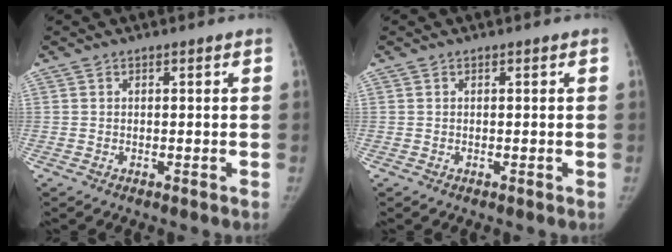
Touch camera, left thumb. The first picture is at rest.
{"total": 0.0}